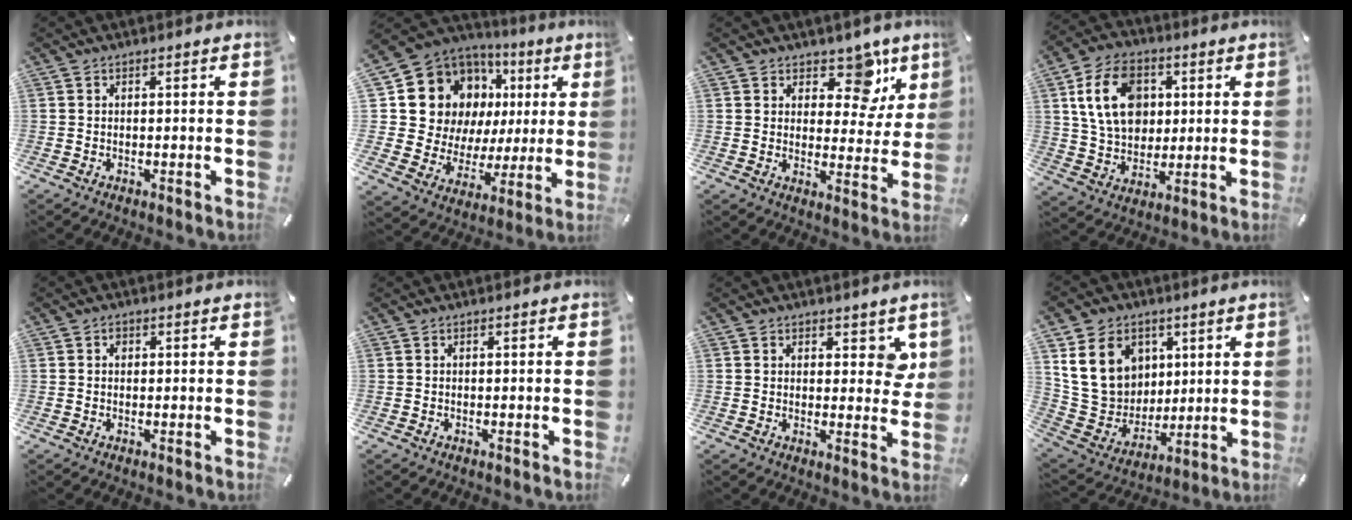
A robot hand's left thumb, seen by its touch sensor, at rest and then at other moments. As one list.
[{"total": 16.4, "force": [6.4, 13.7, 6.5], "torque": [-0.108, -0.046, 0.141]}, {"total": 11.2, "force": [7.3, 6.2, 5.7], "torque": [-0.060, -0.054, 0.125]}, {"total": 14.3, "force": [3.2, 10.9, 8.6], "torque": [-0.176, 0.011, 0.057]}, {"total": 1.0, "force": [0.2, 0.9, 0.4], "torque": [-0.008, 0.006, 0.002]}, {"total": 0.0}, {"total": 5.1, "force": [2.8, 3.4, 2.6], "torque": [-0.011, -0.013, 0.043]}, {"total": 16.9, "force": [5.7, 14.2, 7.2], "torque": [-0.139, -0.020, 0.115]}]